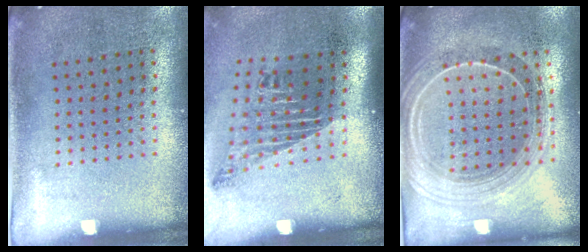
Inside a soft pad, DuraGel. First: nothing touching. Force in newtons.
{"total": 1.8, "press": 1.2, "slide": 1.3}
{"total": 2.2, "press": 1.9, "slide": 1.0}